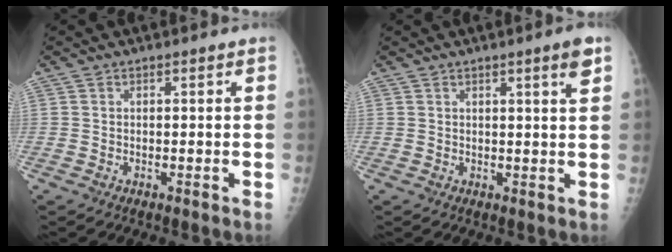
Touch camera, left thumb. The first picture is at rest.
{"total": 3.5, "force": [1.9, -0.1, 2.9], "torque": [-0.040, -0.012, 0.027]}